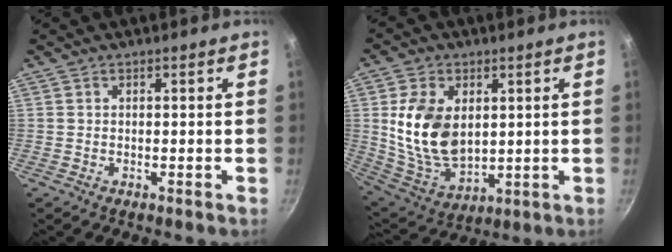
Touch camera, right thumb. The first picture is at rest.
{"total": 14.8, "force": [2.4, 9.8, 10.9], "torque": [-0.187, -0.027, 0.060]}